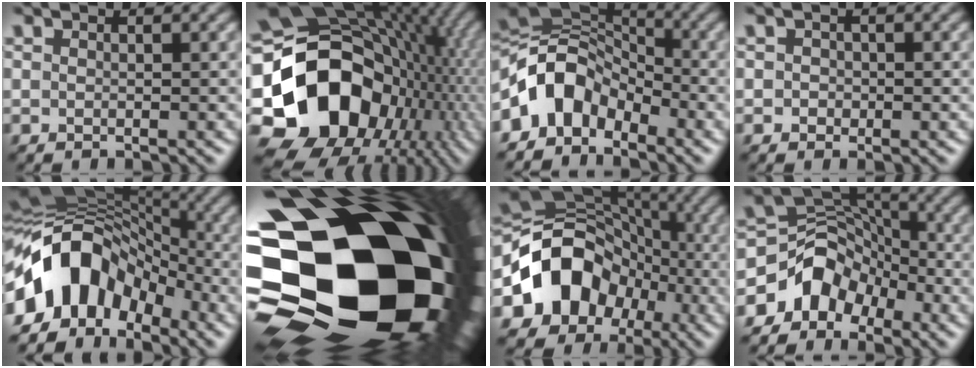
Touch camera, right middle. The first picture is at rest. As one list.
[{"total": 19.2, "force": [-2.8, 15.5, 11.0], "torque": [-0.221, -0.020, -0.040]}, {"total": 7.0, "force": [-3.6, 4.7, 3.8], "torque": [-0.055, 0.012, -0.084]}, {"total": 1.0, "force": [-0.1, 0.9, 0.3], "torque": [0.003, -0.004, -0.004]}, {"total": 11.6, "force": [-4.6, 7.8, 7.3], "torque": [-0.117, 0.024, -0.099]}, {"total": 23.6, "force": [-3.1, 16.2, 16.9], "torque": [-0.294, -0.062, -0.048]}, {"total": 10.8, "force": [-3.2, 8.8, 5.3], "torque": [-0.085, 0.011, -0.070]}, {"total": 6.1, "force": [-3.4, 4.5, 2.3], "torque": [-0.023, 0.009, -0.069]}]